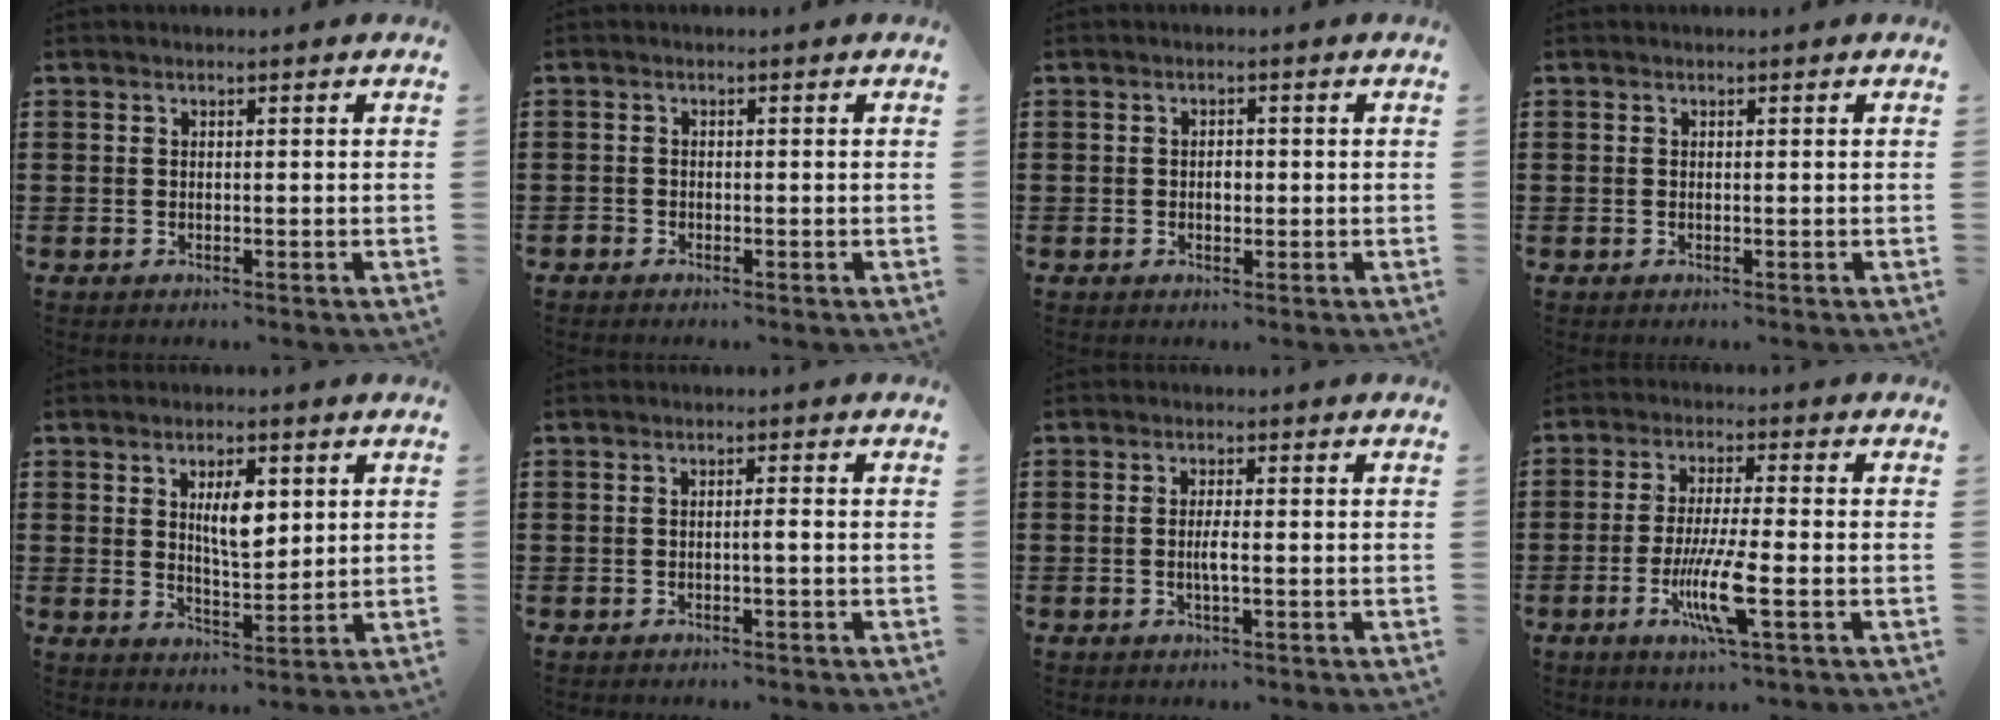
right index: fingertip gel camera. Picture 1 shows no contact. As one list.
[{"total": 0.9, "force": [-0.8, 0.4, 0.1], "torque": [-0.003, 0.000, -0.019]}, {"total": 1.4, "force": [-0.2, 0.7, 1.2], "torque": [-0.024, 0.000, -0.005]}, {"total": 0.0}, {"total": 5.7, "force": [1.8, 2.1, 5.0], "torque": [-0.088, -0.001, 0.027]}, {"total": 1.1, "force": [-0.5, -0.1, 1.0], "torque": [-0.016, -0.003, -0.010]}, {"total": 2.3, "force": [-0.6, 0.0, 2.2], "torque": [-0.047, -0.009, -0.012]}, {"total": 8.7, "force": [-2.9, 1.1, 8.1], "torque": [-0.158, -0.016, -0.053]}]